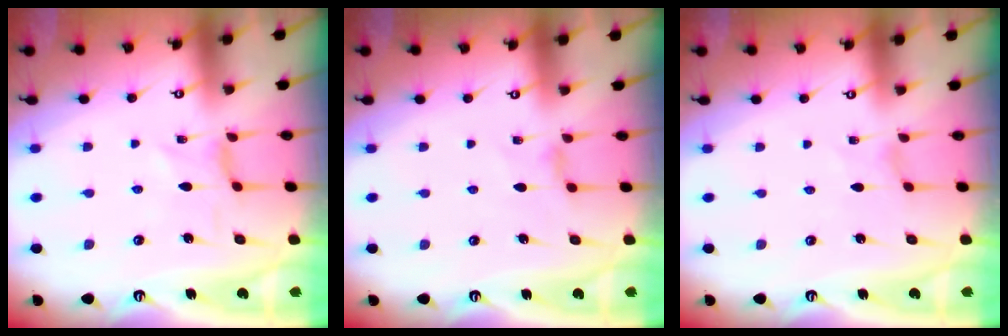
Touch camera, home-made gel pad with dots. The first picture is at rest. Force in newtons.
{"total": 2.7, "press": 2.6, "slide": 0.5}
{"total": 0.0}